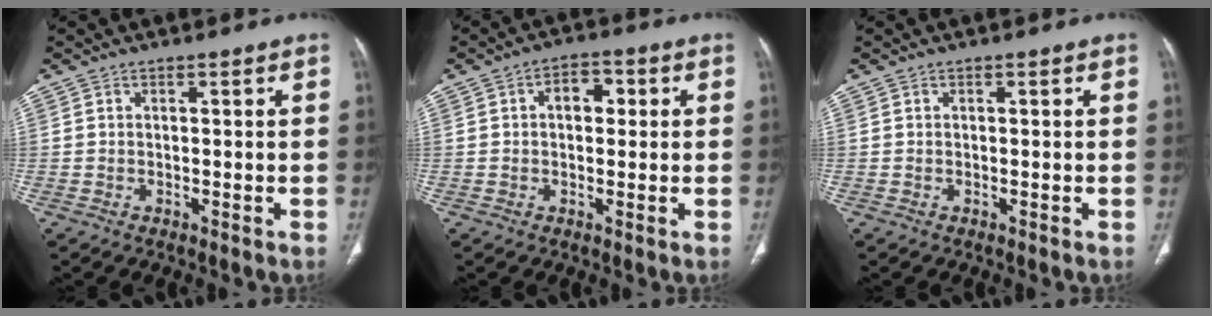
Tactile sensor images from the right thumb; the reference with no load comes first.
{"total": 4.8, "force": [0.8, 3.2, 3.5], "torque": [-0.032, 0.012, 0.006]}
{"total": 0.0}